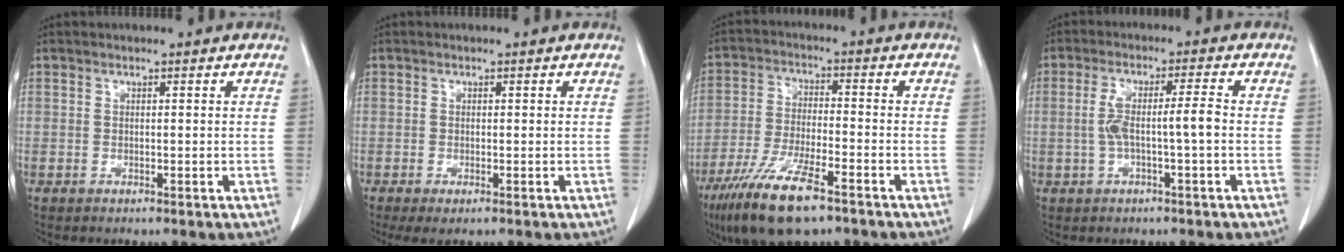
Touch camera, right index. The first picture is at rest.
{"total": 2.2, "force": [-1.2, 0.7, 1.7], "torque": [-0.028, -0.005, -0.016]}
{"total": 12.5, "force": [-8.1, 2.5, 9.1], "torque": [-0.177, -0.025, -0.143]}
{"total": 5.7, "force": [-0.7, 0.2, 5.7], "torque": [-0.114, 0.017, -0.010]}